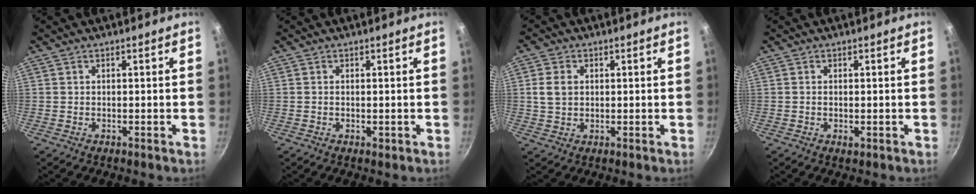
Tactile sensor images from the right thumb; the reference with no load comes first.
{"total": 0.7, "force": [-0.1, 0.3, 0.6], "torque": [-0.007, -0.001, -0.002]}
{"total": 4.8, "force": [0.8, 3.7, 3.0], "torque": [-0.049, 0.003, 0.013]}
{"total": 1.1, "force": [-0.3, 0.5, 1.0], "torque": [-0.016, -0.002, -0.003]}